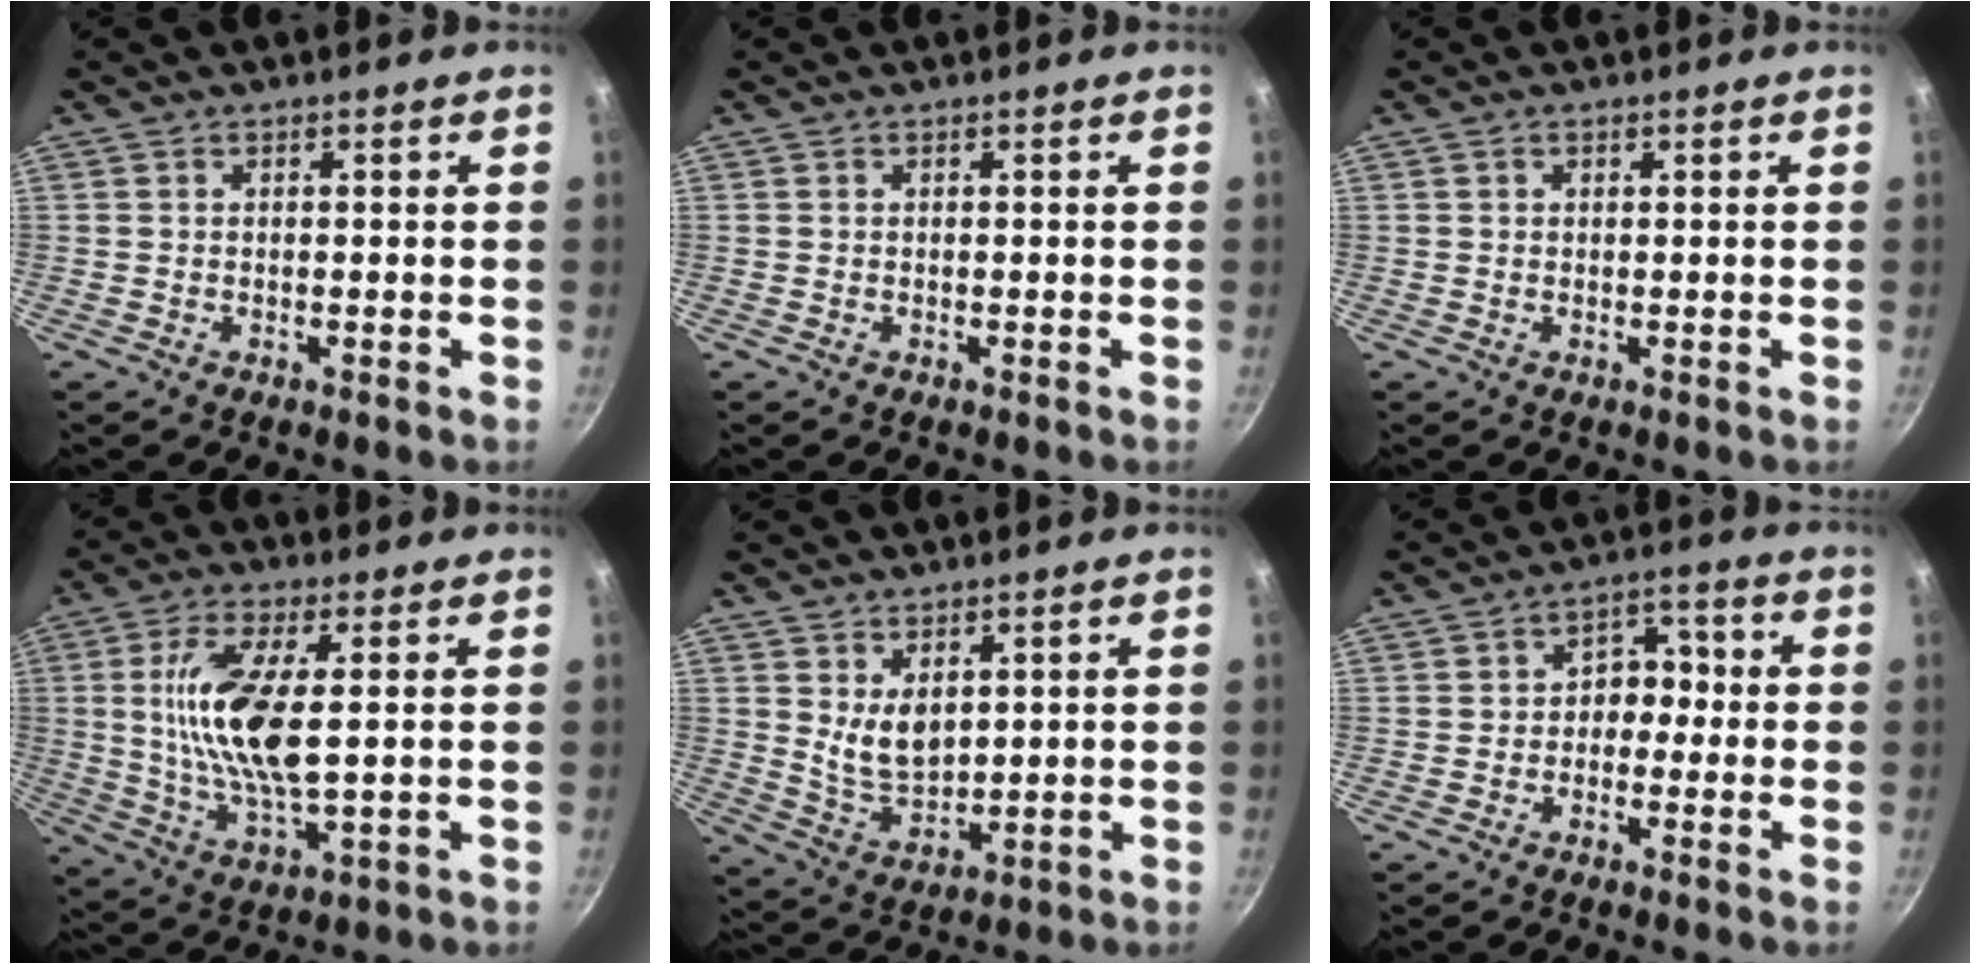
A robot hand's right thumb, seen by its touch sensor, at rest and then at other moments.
{"total": 0.0}
{"total": 0.9, "force": [0.4, 0.7, 0.3], "torque": [-0.003, 0.003, 0.006]}
{"total": 14.0, "force": [1.9, 5.0, 13.0], "torque": [-0.255, -0.008, 0.036]}
{"total": 6.5, "force": [2.5, 3.9, 4.6], "torque": [-0.068, -0.028, 0.059]}
{"total": 5.2, "force": [-0.6, 4.1, 3.2], "torque": [0.004, 0.022, -0.022]}